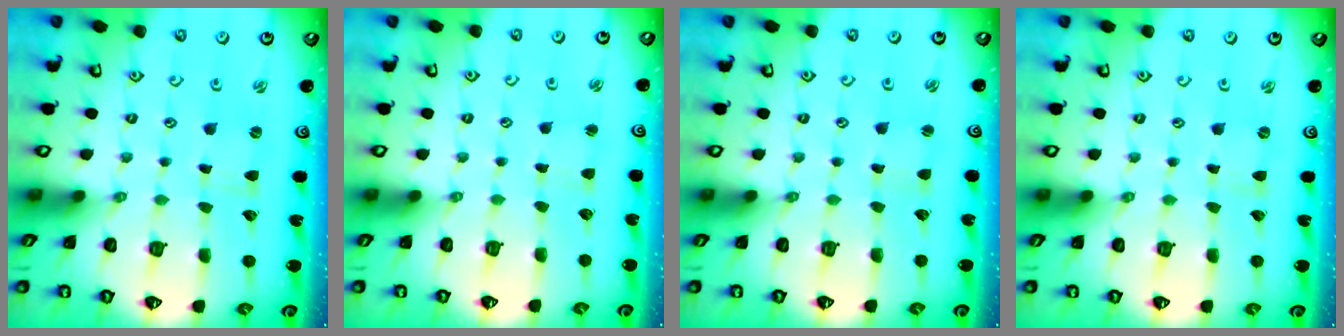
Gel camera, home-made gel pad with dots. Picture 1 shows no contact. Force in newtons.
{"total": 1.8, "press": 1.7, "slide": 0.3}
{"total": 1.4, "press": 1.4, "slide": 0.0}
{"total": 0.0}